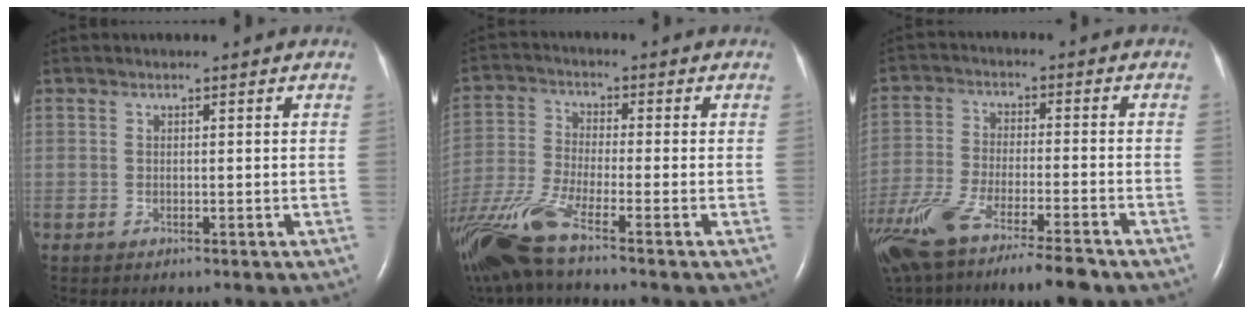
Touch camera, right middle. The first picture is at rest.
{"total": 12.0, "force": [-8.6, 0.5, 8.4], "torque": [-0.187, -0.027, -0.170]}
{"total": 16.1, "force": [-12.4, 1.8, 10.2], "torque": [-0.206, -0.046, -0.214]}